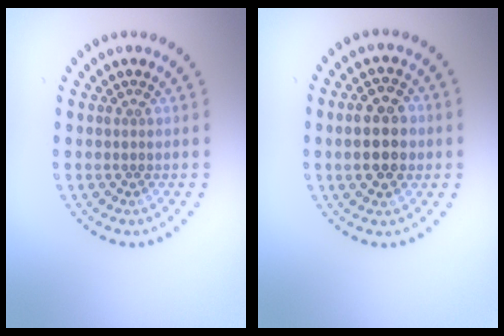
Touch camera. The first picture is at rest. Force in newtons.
{"total": 4.9, "press": 4.9, "slide": 0.3}